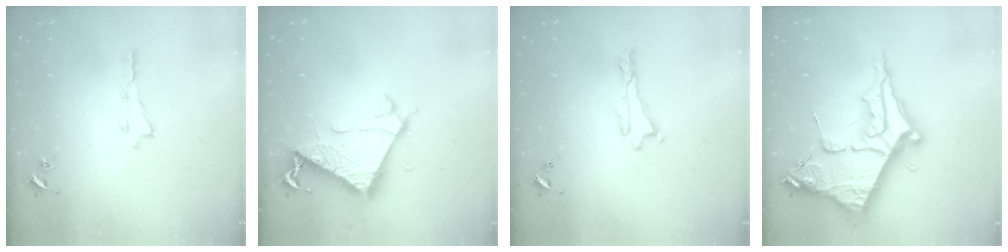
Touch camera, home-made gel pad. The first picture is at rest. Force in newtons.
{"total": 7.0, "press": 6.9, "slide": 0.6}
{"total": 0.0}
{"total": 10.4, "press": 10.4, "slide": 1.1}